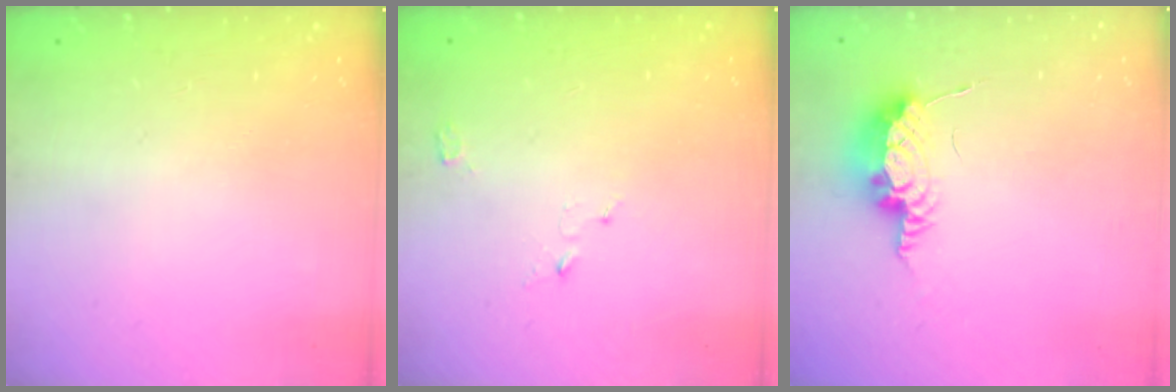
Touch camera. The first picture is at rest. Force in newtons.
{"total": 3.1, "press": 3.1, "slide": 0.3}
{"total": 8.3, "press": 8.1, "slide": 1.8}